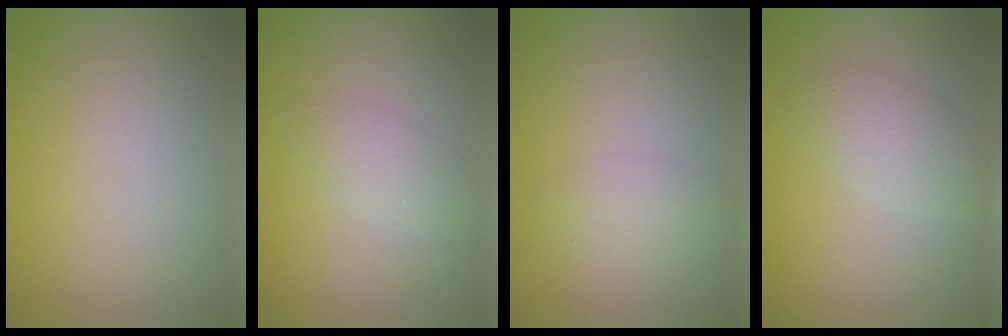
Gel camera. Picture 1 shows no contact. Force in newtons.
{"total": 2.0, "press": 2.0, "slide": 0.1}
{"total": 1.8, "press": 1.8, "slide": 0.2}
{"total": 2.9, "press": 2.9, "slide": 0.2}